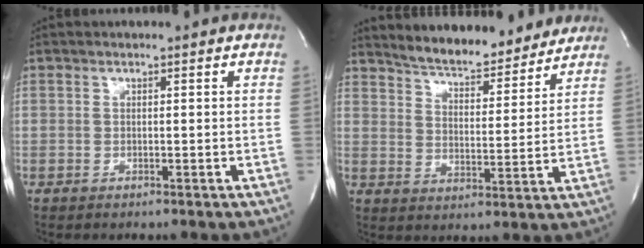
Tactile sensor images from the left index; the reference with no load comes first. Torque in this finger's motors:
{"motor_torque": [0.10, -0.07, 0.03, 0.02]}